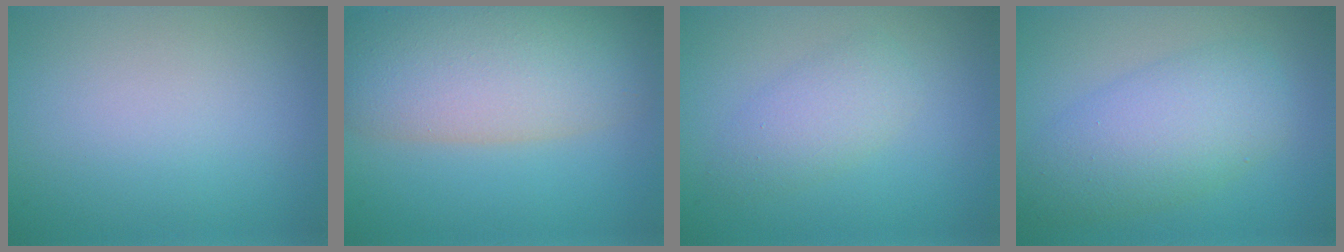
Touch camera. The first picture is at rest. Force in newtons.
{"total": 9.7, "press": 9.7, "slide": 0.6}
{"total": 2.7, "press": 2.7, "slide": 0.1}
{"total": 5.7, "press": 5.7, "slide": 0.1}